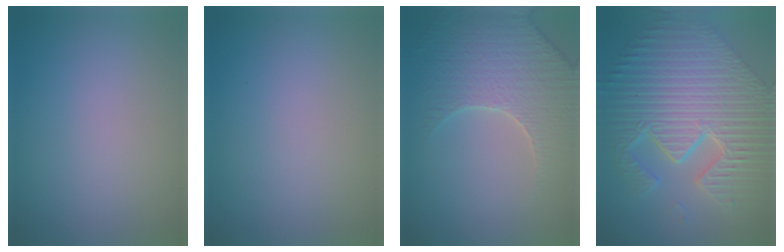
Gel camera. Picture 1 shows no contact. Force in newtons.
{"total": 0.0}
{"total": 5.1, "press": 4.9, "slide": 1.6}
{"total": 12.1, "press": 8.1, "slide": 9.0}